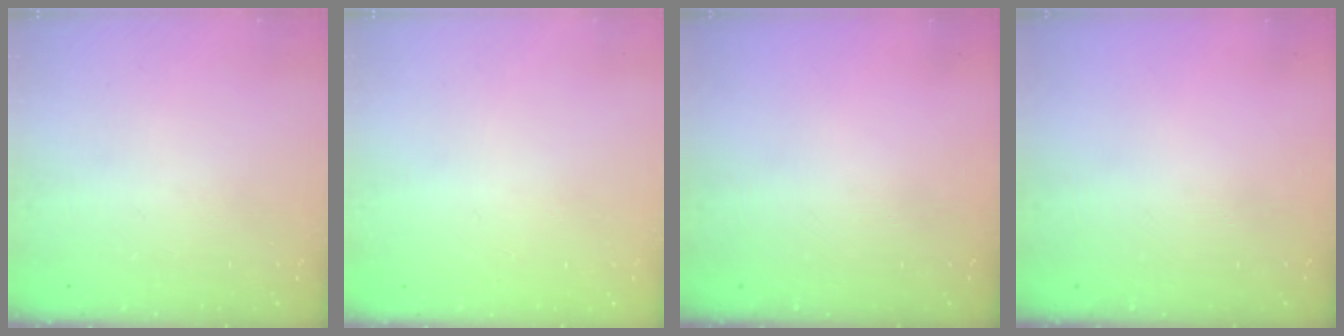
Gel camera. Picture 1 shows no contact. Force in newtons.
{"total": 2.5, "press": 2.5, "slide": 0.2}
{"total": 0.0}
{"total": 0.0}